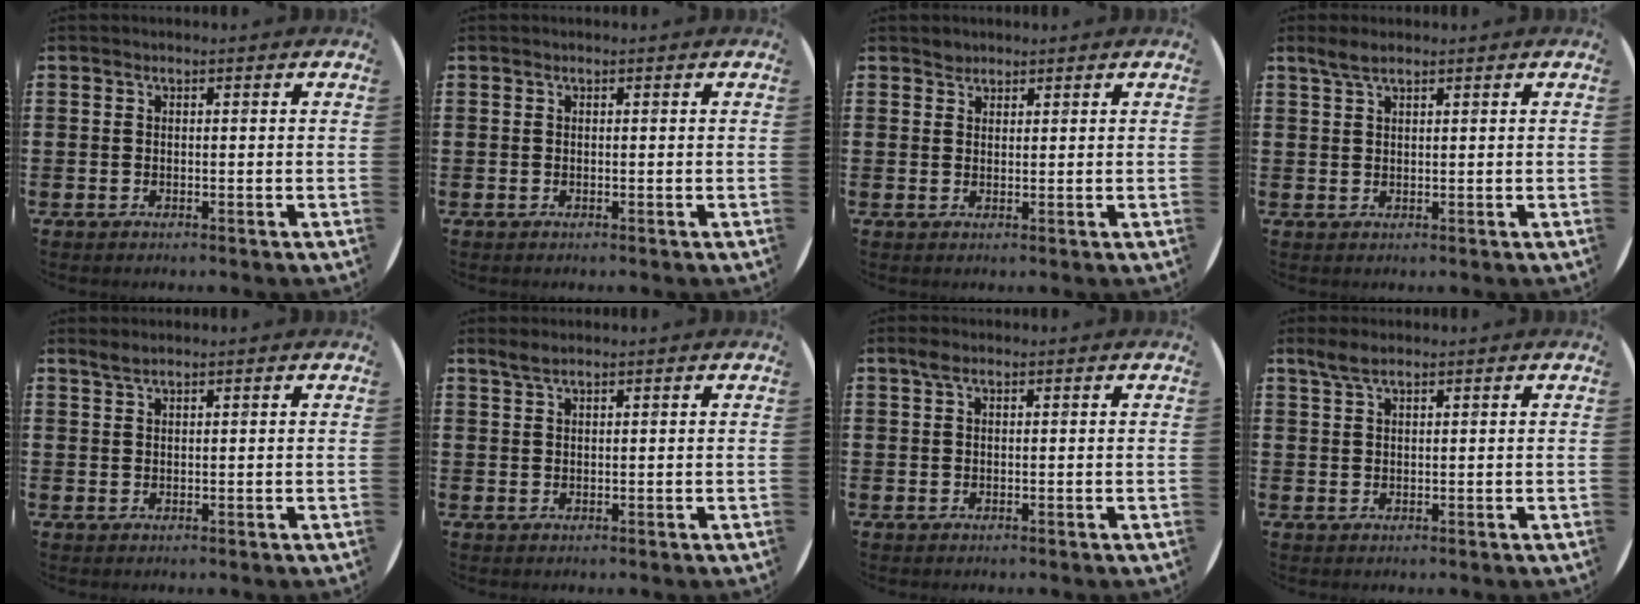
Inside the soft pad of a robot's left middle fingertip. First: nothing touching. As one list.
[{"total": 0.0}, {"total": 1.3, "force": [1.2, 0.6, -0.1], "torque": [0.002, 0.002, 0.023]}, {"total": 2.0, "force": [1.6, 0.4, 1.1], "torque": [-0.023, 0.004, 0.029]}, {"total": 1.2, "force": [1.1, 0.1, 0.4], "torque": [-0.009, 0.003, 0.020]}, {"total": 1.4, "force": [1.2, 0.2, 0.7], "torque": [-0.015, 0.003, 0.022]}, {"total": 1.1, "force": [0.6, 0.5, 0.8], "torque": [-0.016, 0.006, 0.010]}, {"total": 2.2, "force": [1.7, 0.5, 1.2], "torque": [-0.026, 0.005, 0.031]}]